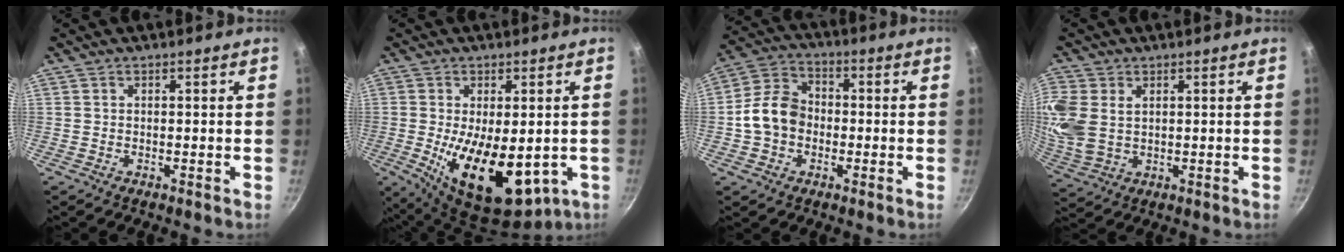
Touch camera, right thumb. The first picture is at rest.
{"total": 17.0, "force": [-2.9, 8.7, 14.3], "torque": [-0.219, -0.023, -0.022]}
{"total": 10.0, "force": [-1.5, 7.9, 5.9], "torque": [-0.084, 0.029, -0.044]}
{"total": 11.5, "force": [2.3, 8.3, 7.6], "torque": [-0.180, 0.002, 0.055]}